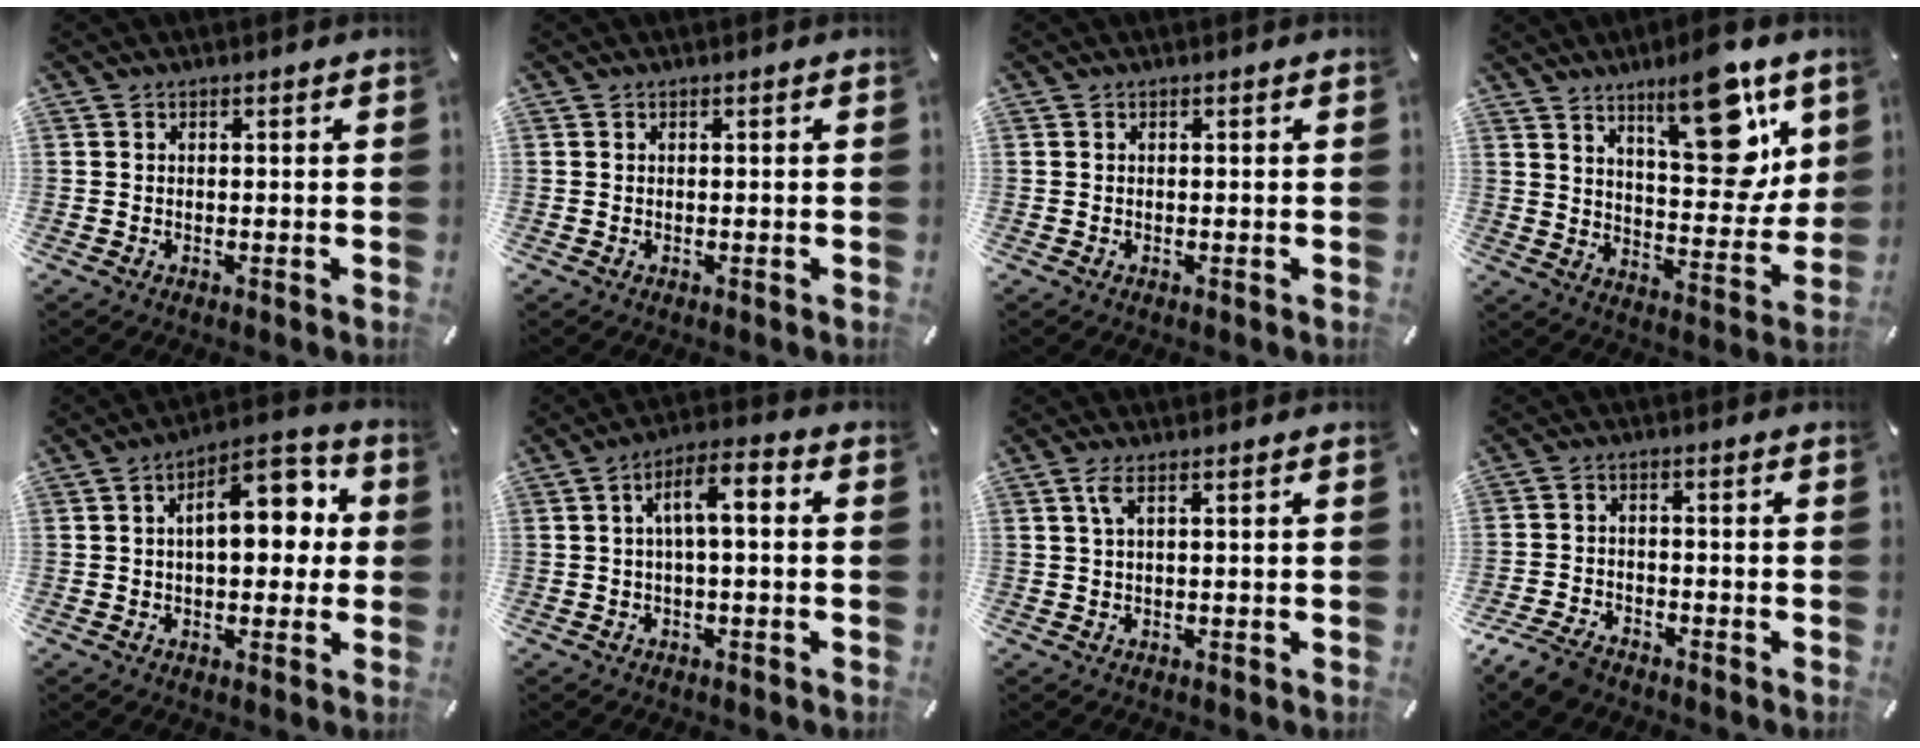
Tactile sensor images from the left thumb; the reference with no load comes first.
{"total": 0.0}
{"total": 0.0}
{"total": 19.5, "force": [11.3, 8.1, 13.6], "torque": [-0.170, -0.073, 0.181]}
{"total": 13.3, "force": [2.3, 7.4, 10.8], "torque": [-0.139, -0.002, 0.033]}
{"total": 7.0, "force": [0.2, 2.8, 6.4], "torque": [-0.115, 0.015, 0.000]}
{"total": 2.5, "force": [0.6, 0.4, 2.4], "torque": [-0.048, 0.003, 0.009]}
{"total": 5.8, "force": [-4.9, 2.4, 2.1], "torque": [-0.055, 0.018, -0.096]}